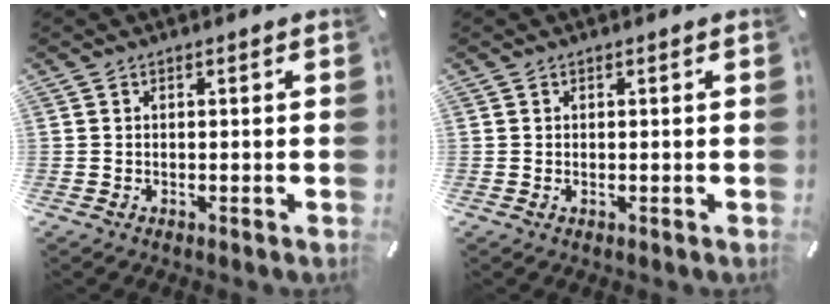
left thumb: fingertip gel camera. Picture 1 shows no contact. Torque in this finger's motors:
{"motor_torque": [-0.08, -0.48, -0.06, -0.01, 0.04]}